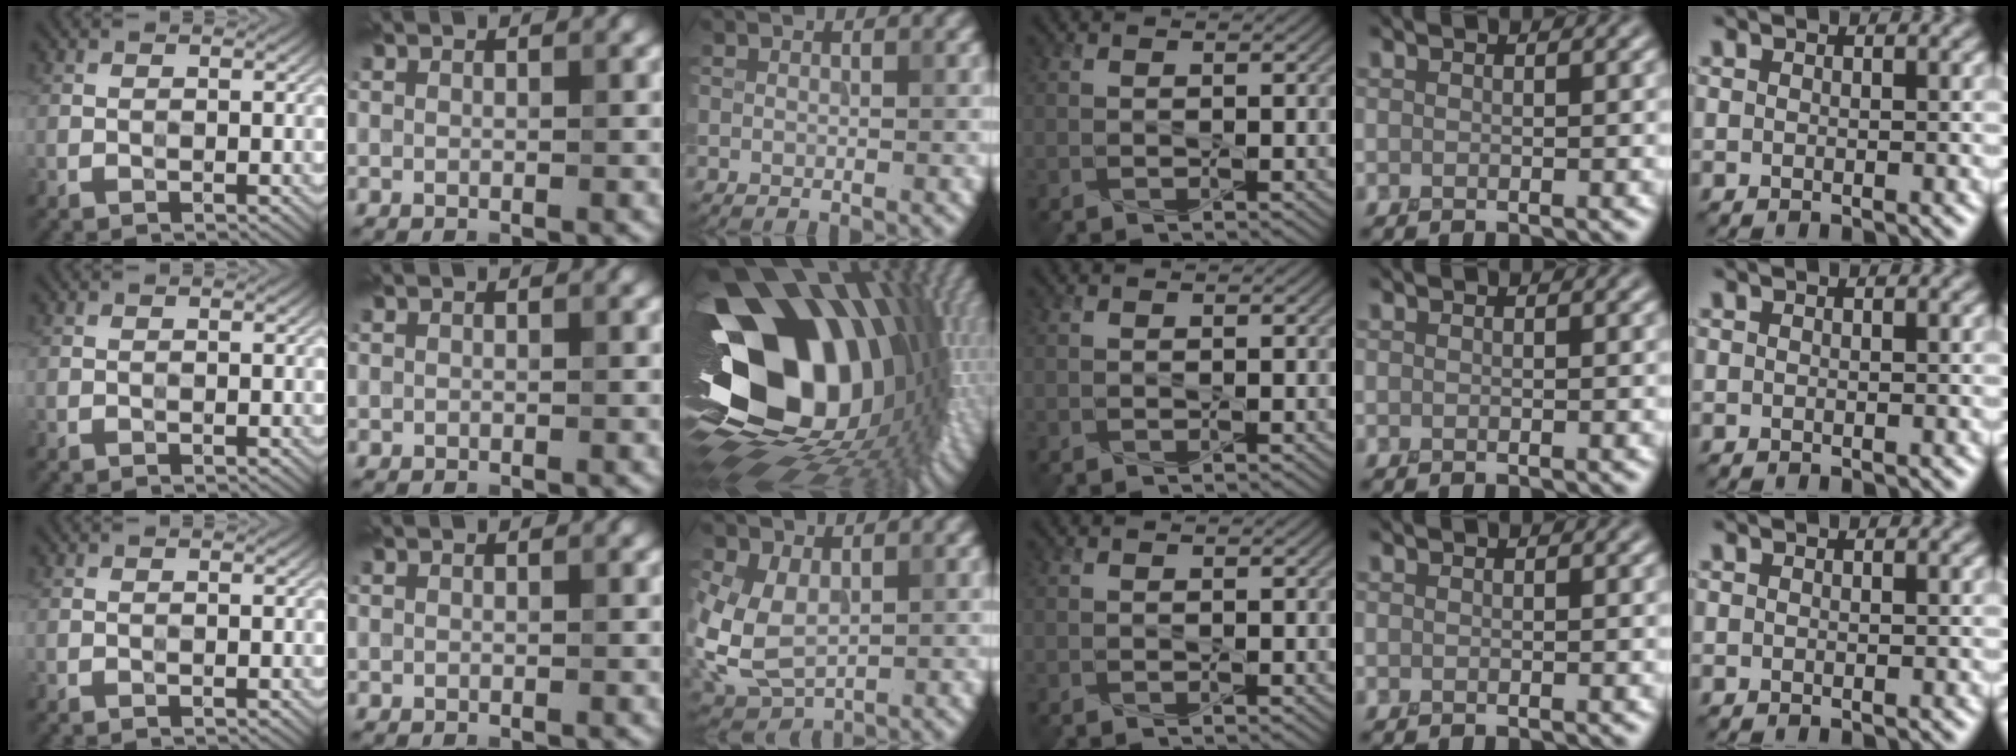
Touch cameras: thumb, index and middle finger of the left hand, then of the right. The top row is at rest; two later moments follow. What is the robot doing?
{"motion": "press", "object": "stapler"}